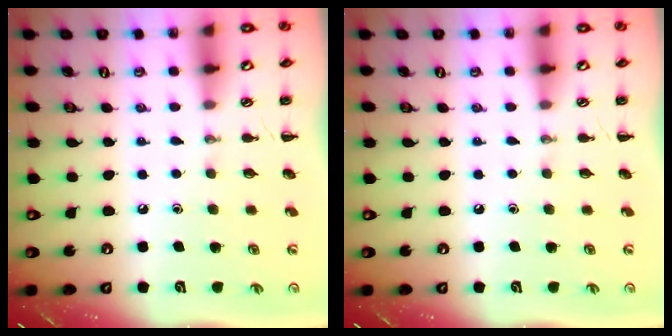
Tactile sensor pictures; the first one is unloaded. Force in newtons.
{"total": 0.0}